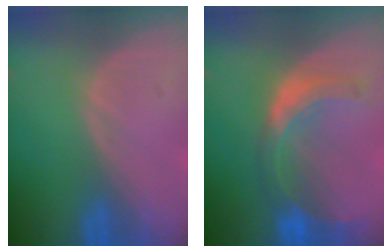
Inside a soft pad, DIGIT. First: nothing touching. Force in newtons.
{"total": 8.2, "press": 7.3, "slide": 3.8}